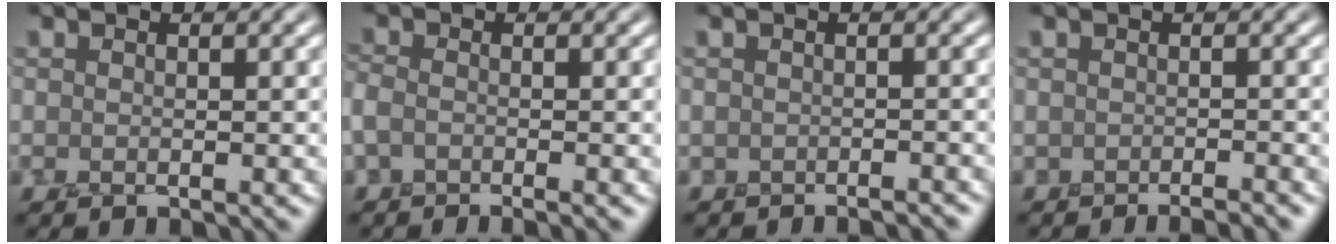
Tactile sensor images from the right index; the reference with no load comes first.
{"total": 1.1, "force": [-0.8, 0.6, 0.5], "torque": [-0.014, 0.002, -0.020]}
{"total": 1.4, "force": [-1.4, -0.1, -0.4], "torque": [0.021, 0.008, -0.013]}
{"total": 1.3, "force": [-1.3, -0.1, 0.2], "torque": [0.017, 0.009, -0.017]}